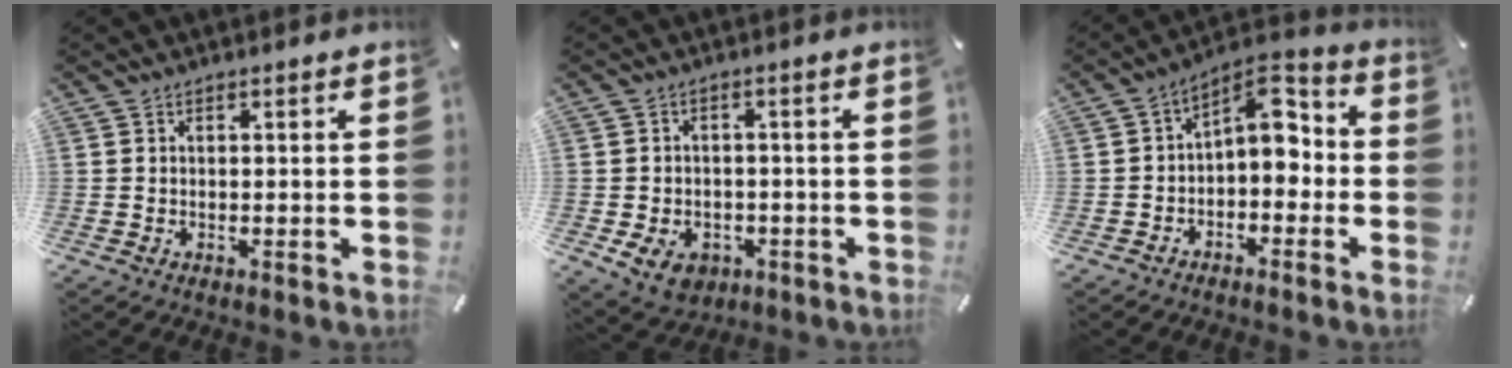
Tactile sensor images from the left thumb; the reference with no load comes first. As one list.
[{"total": 6.8, "force": [-2.6, 5.5, 3.1], "torque": [-0.060, 0.017, -0.046]}, {"total": 8.5, "force": [0.8, 5.4, 6.5], "torque": [-0.076, -0.015, 0.006]}]